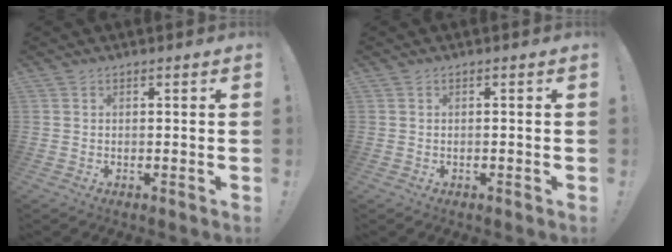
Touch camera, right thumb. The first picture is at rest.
{"total": 0.7, "force": [-0.7, -0.2, 0.1], "torque": [-0.008, 0.001, -0.011]}